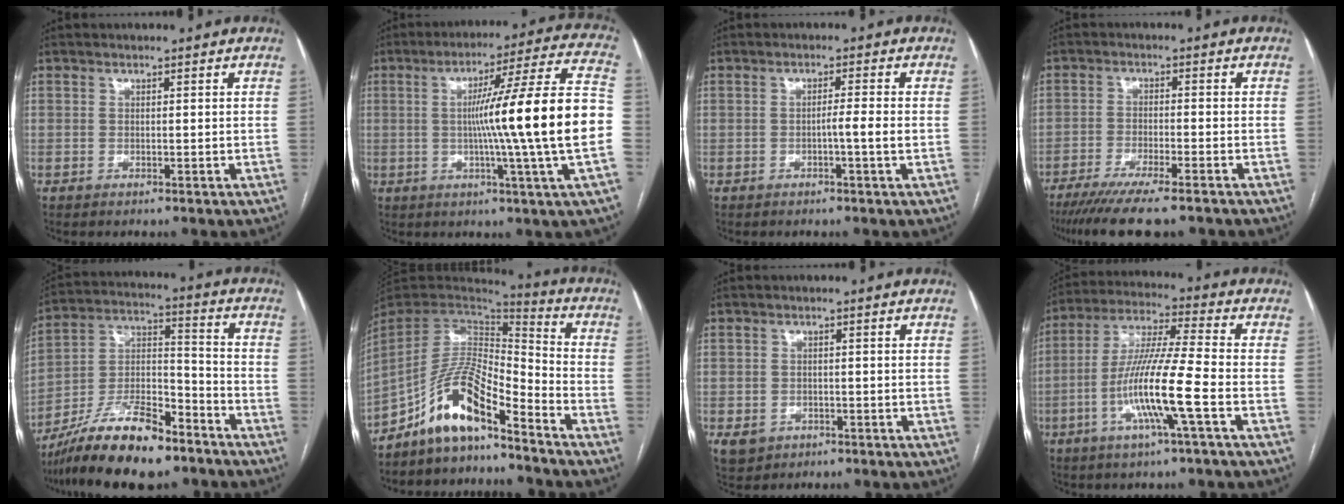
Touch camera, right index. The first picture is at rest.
{"total": 20.0, "force": [-1.5, -2.4, 19.8], "torque": [-0.262, 0.006, -0.038]}
{"total": 2.5, "force": [-0.7, -0.6, 2.3], "torque": [-0.033, 0.001, -0.012]}
{"total": 11.9, "force": [-9.5, 1.2, 7.1], "torque": [-0.108, -0.026, -0.147]}
{"total": 17.3, "force": [-13.1, 4.3, 10.5], "torque": [-0.206, 0.007, -0.231]}
{"total": 11.6, "force": [-8.8, 2.5, 7.1], "torque": [-0.138, 0.026, -0.160]}
{"total": 4.4, "force": [-1.9, 3.8, 1.1], "torque": [-0.018, 0.001, -0.021]}
{"total": 13.1, "force": [-4.2, -0.4, 12.4], "torque": [-0.244, -0.006, -0.085]}